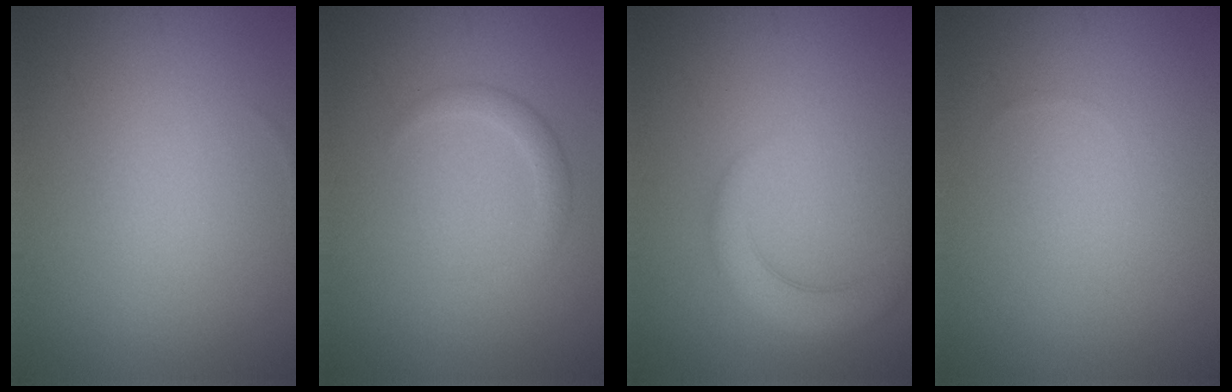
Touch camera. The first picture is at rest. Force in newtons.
{"total": 1.6, "press": 1.6, "slide": 0.1}
{"total": 2.8, "press": 2.8, "slide": 0.3}
{"total": 0.0}